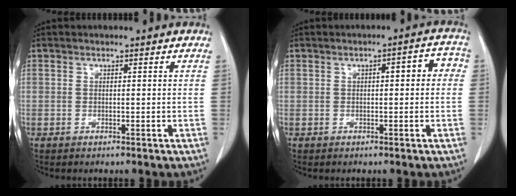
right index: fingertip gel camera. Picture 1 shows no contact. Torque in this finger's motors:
{"motor_torque": [0.23, 0.00, 0.02, 0.01]}